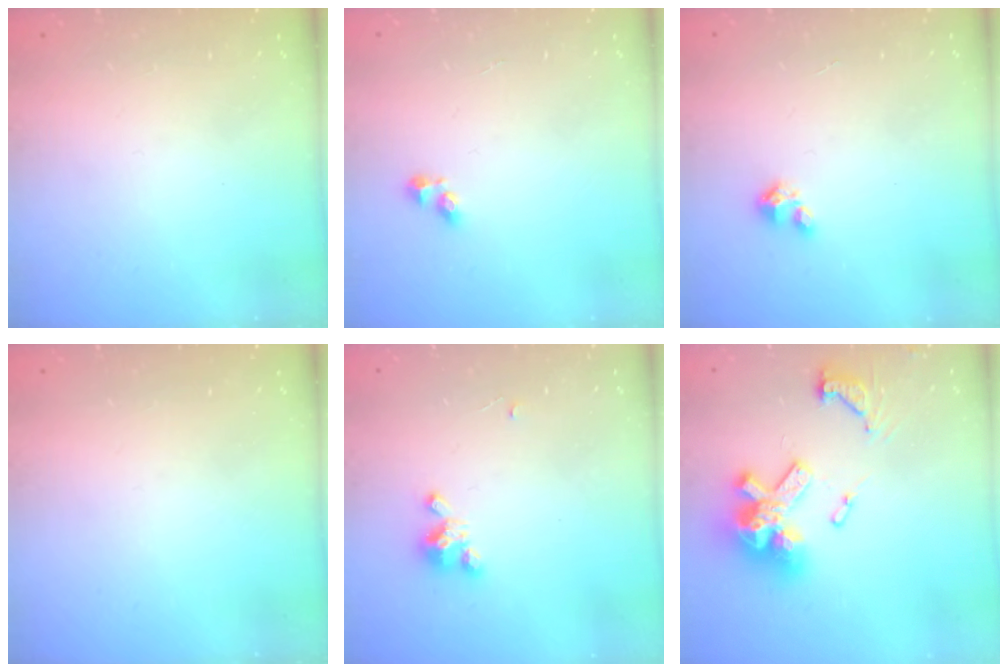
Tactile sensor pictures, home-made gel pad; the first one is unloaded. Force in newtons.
{"total": 2.6, "press": 2.6, "slide": 0.2}
{"total": 1.6, "press": 1.6, "slide": 0.1}
{"total": 0.0}
{"total": 3.2, "press": 3.2, "slide": 0.3}
{"total": 18.5, "press": 18.3, "slide": 2.4}